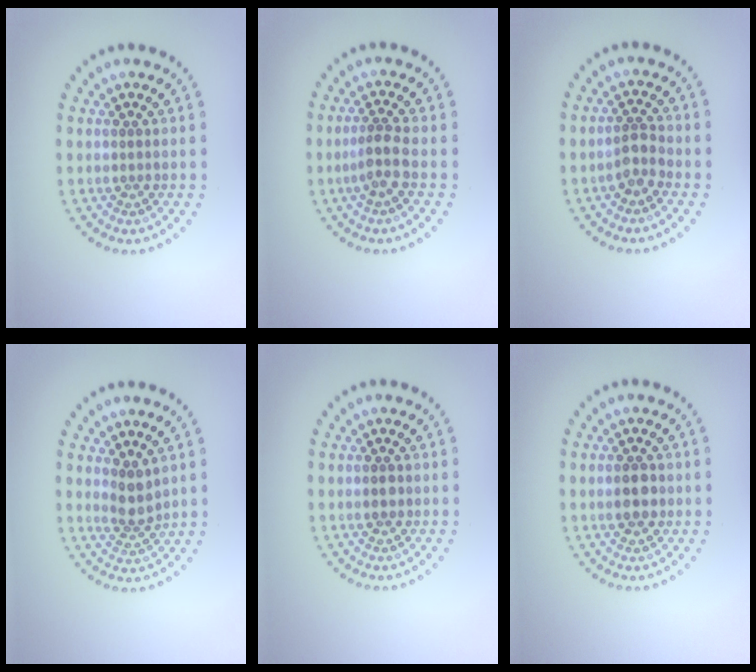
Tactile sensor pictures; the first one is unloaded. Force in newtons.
{"total": 2.2, "press": 1.7, "slide": 1.4}
{"total": 2.0, "press": 1.7, "slide": 1.1}
{"total": 2.3, "press": 1.9, "slide": 1.3}
{"total": 1.2, "press": 1.2, "slide": 0.0}
{"total": 2.9, "press": 2.9, "slide": 0.1}